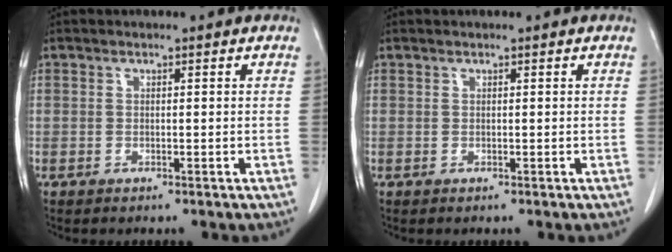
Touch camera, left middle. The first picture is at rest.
{"total": 0.0}